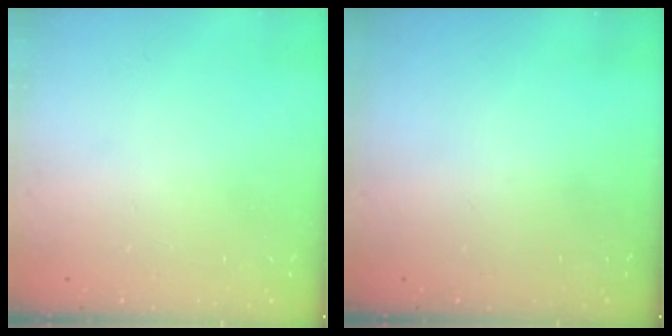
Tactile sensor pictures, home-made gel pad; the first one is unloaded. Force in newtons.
{"total": 0.0}